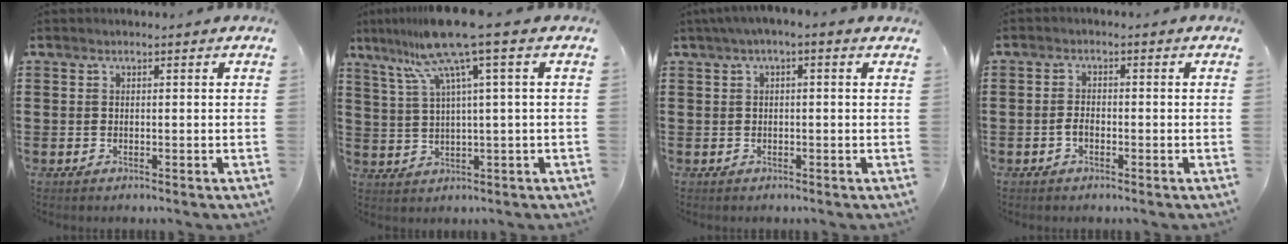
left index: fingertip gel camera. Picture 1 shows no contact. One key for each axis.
{"total": 10.3, "fx": 5.5, "fy": -0.3, "fz": 8.8, "tx": -0.202, "ty": -0.025, "tz": 0.086}
{"total": 1.6, "fx": -0.5, "fy": 0.3, "fz": 1.5, "tx": -0.023, "ty": -0.002, "tz": -0.011}
{"total": 2.0, "fx": -0.7, "fy": 1.0, "fz": 1.5, "tx": -0.039, "ty": 0.000, "tz": -0.017}